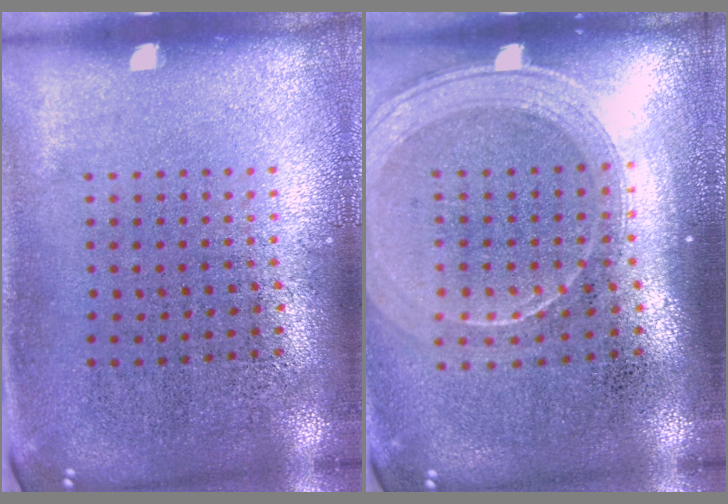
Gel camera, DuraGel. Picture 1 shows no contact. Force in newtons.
{"total": 1.8, "press": 1.6, "slide": 0.7}